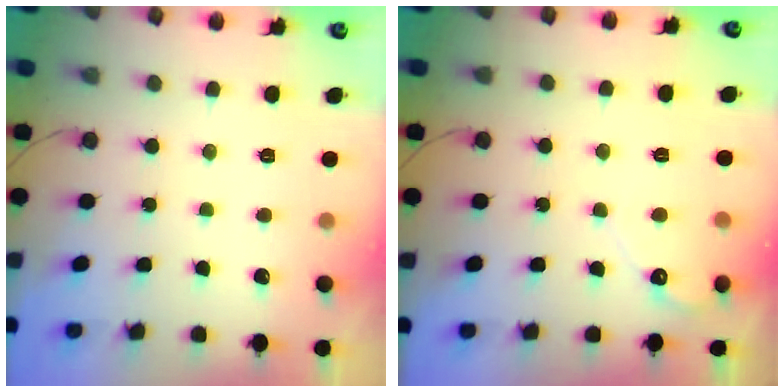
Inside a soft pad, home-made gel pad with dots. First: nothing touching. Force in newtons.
{"total": 3.1, "press": 3.1, "slide": 0.2}